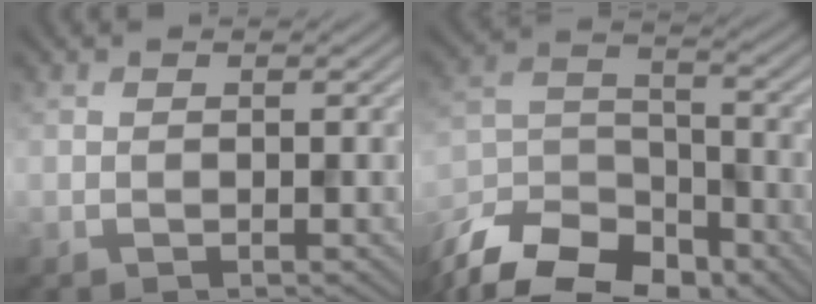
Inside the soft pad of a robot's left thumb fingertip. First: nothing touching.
{"total": 15.0, "force": [-11.8, 6.7, 6.4], "torque": [-0.146, -0.032, -0.197]}